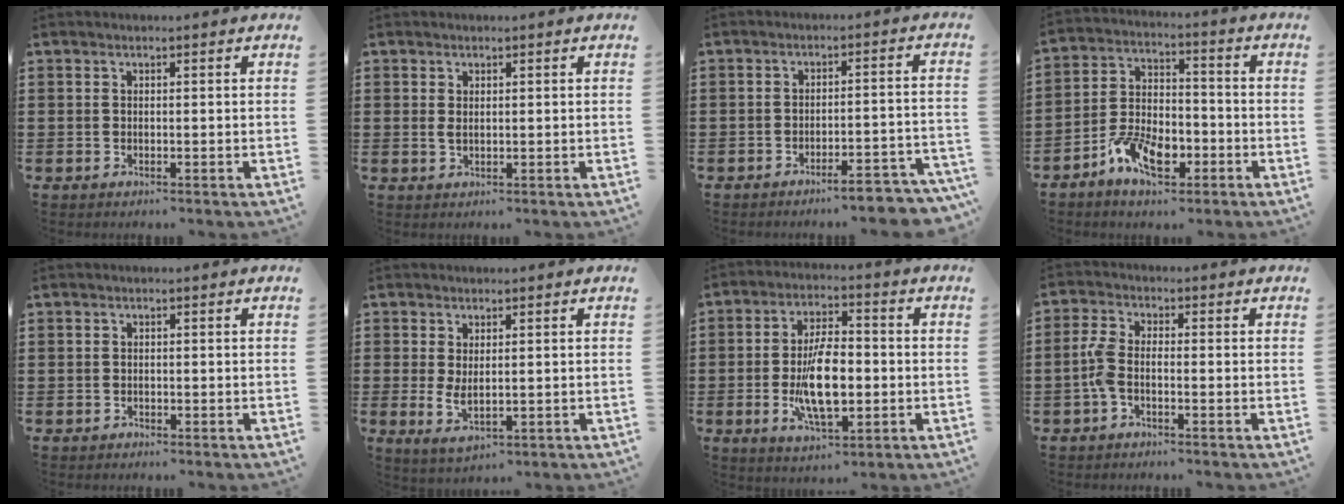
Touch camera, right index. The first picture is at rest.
{"total": 1.2, "force": [0.4, 0.6, 0.9], "torque": [-0.020, 0.005, 0.006]}
{"total": 4.7, "force": [-4.1, 0.2, 2.2], "torque": [-0.035, -0.010, -0.078]}
{"total": 8.4, "force": [-4.6, 4.4, 5.4], "torque": [-0.119, 0.012, -0.088]}
{"total": 0.5, "force": [-0.3, 0.4, -0.1], "torque": [0.001, 0.006, -0.009]}
{"total": 3.5, "force": [0.6, 1.5, 3.2], "torque": [-0.078, -0.004, 0.008]}
{"total": 10.9, "force": [-1.9, 4.6, 9.7], "torque": [-0.195, -0.009, -0.036]}
{"total": 3.4, "force": [-1.2, 1.4, 2.8], "torque": [-0.080, -0.005, -0.032]}